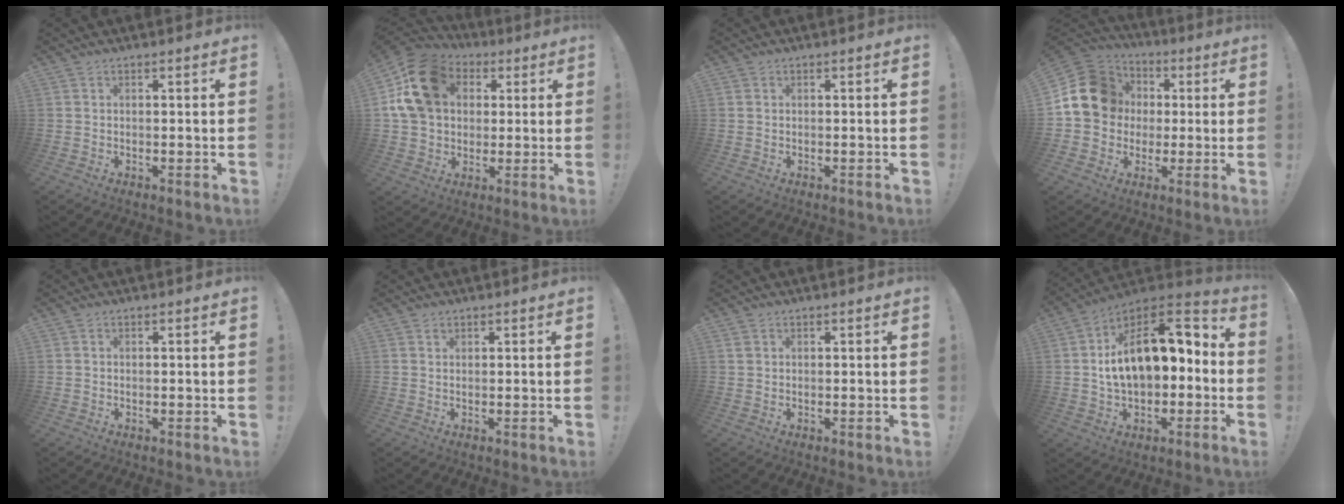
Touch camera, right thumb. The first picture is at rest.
{"total": 19.1, "force": [5.2, 14.9, 10.8], "torque": [-0.187, -0.010, 0.107]}
{"total": 0.6, "force": [-0.2, 0.5, 0.0], "torque": [-0.006, 0.004, -0.002]}
{"total": 17.1, "force": [2.5, 14.8, 8.2], "torque": [-0.136, 0.006, 0.060]}
{"total": 0.0}
{"total": 1.0, "force": [0.8, 0.5, 0.2], "torque": [-0.003, 0.000, 0.015]}
{"total": 1.3, "force": [0.7, 0.9, 0.7], "torque": [-0.022, 0.006, 0.015]}
{"total": 18.4, "force": [3.2, 10.7, 14.6], "torque": [-0.225, -0.007, 0.062]}